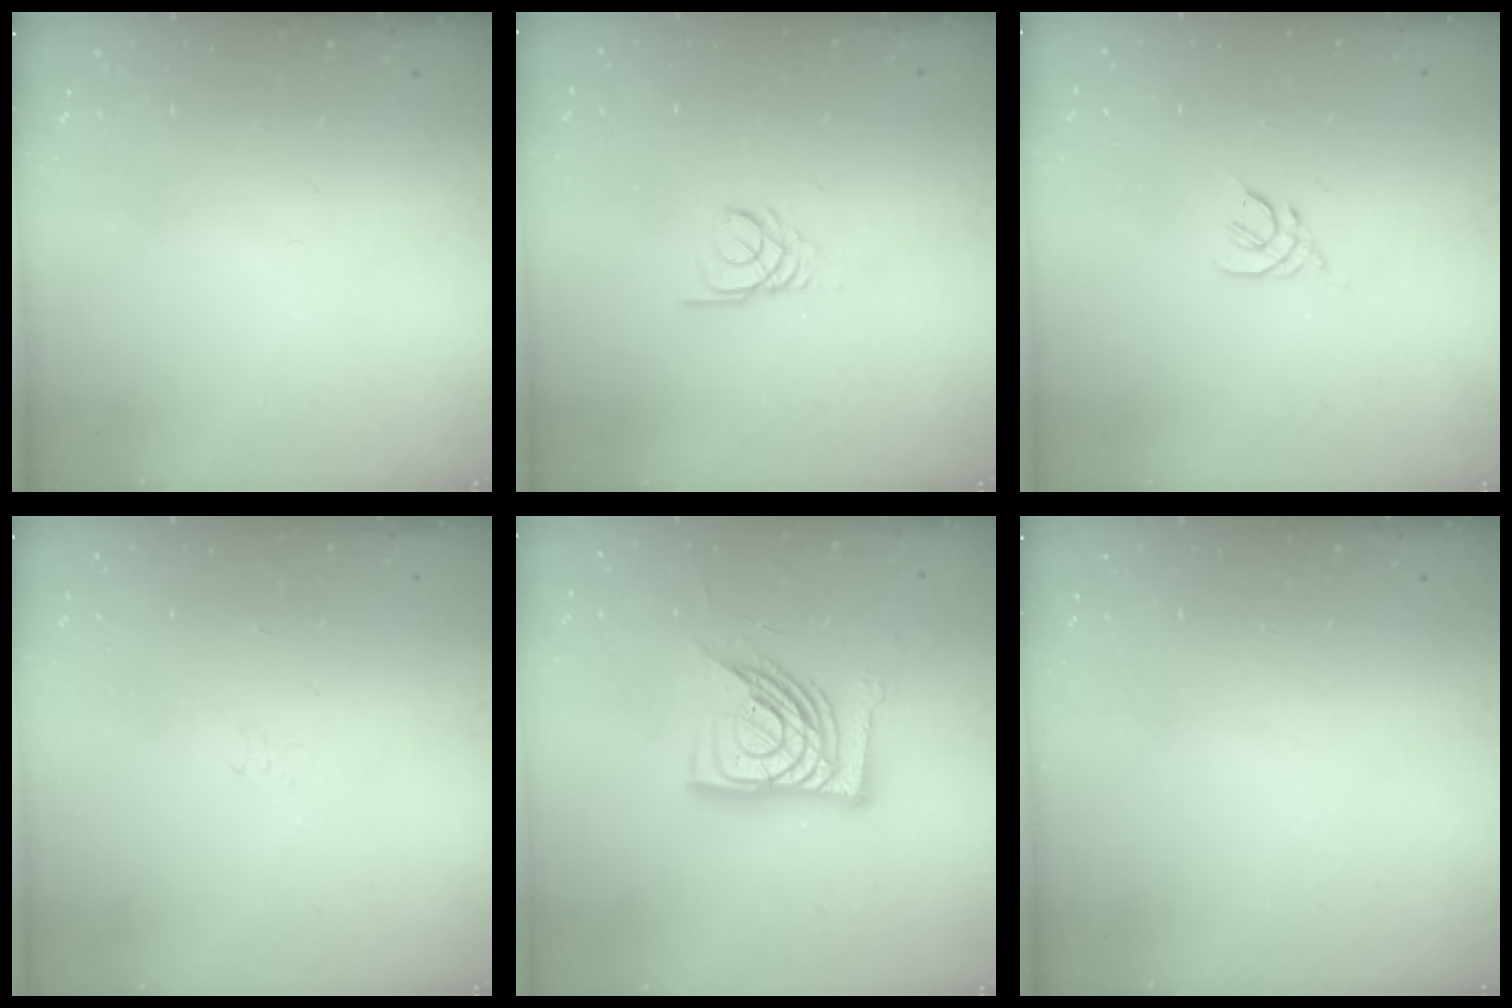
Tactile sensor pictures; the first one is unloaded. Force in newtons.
{"total": 2.7, "press": 2.7, "slide": 0.3}
{"total": 2.2, "press": 2.1, "slide": 0.6}
{"total": 2.1, "press": 2.0, "slide": 0.6}
{"total": 16.7, "press": 16.6, "slide": 1.9}
{"total": 0.0}